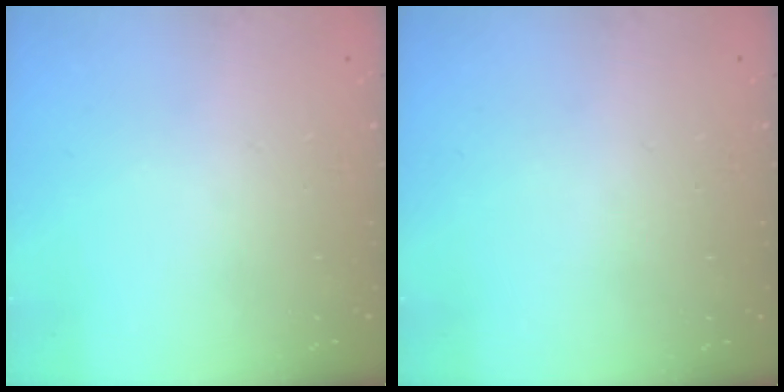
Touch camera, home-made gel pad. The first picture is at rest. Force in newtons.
{"total": 0.0}